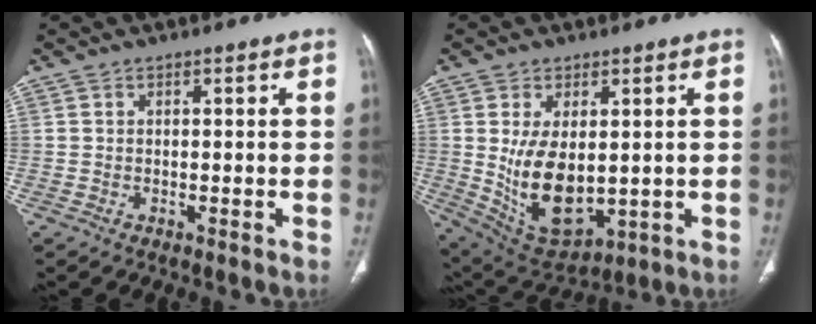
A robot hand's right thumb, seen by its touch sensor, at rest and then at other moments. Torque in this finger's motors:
{"motor_torque": [-0.58, 1.27, 0.77, 0.72, 0.40]}